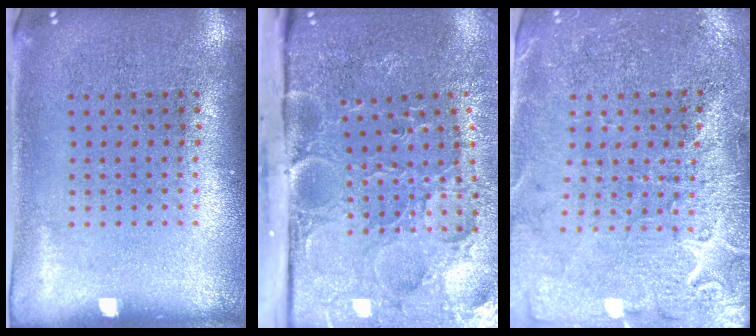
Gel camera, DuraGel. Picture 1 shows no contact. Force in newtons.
{"total": 5.2, "press": 4.1, "slide": 3.2}
{"total": 3.1, "press": 3.1, "slide": 0.6}